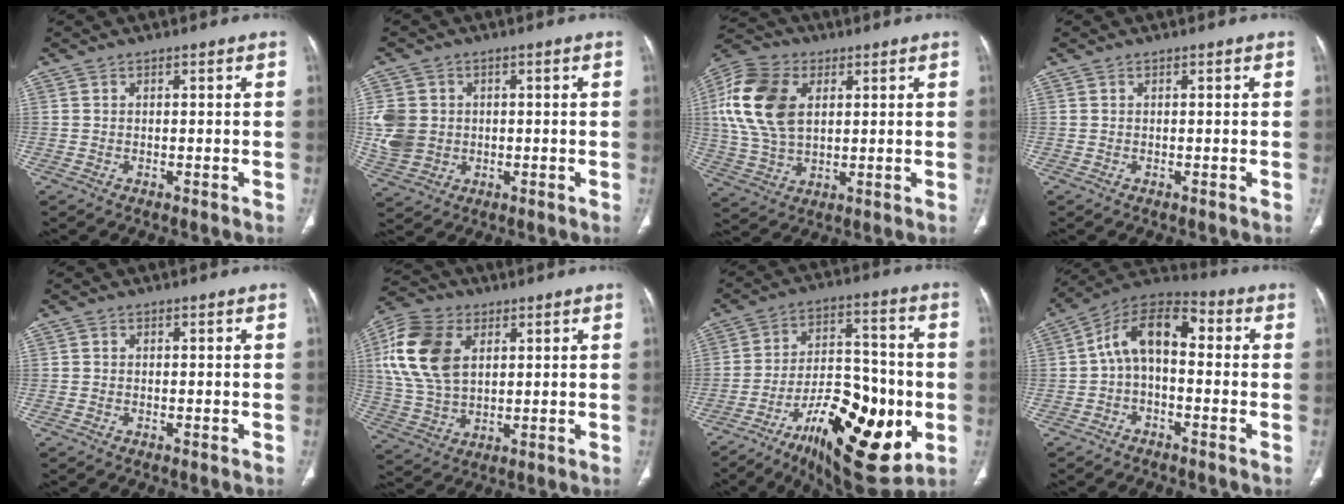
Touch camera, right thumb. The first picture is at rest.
{"total": 9.1, "force": [0.3, 7.9, 4.6], "torque": [-0.094, 0.004, 0.017]}
{"total": 16.4, "force": [4.0, 10.7, 11.8], "torque": [-0.237, 0.002, 0.074]}
{"total": 0.0}
{"total": 0.0}
{"total": 15.8, "force": [4.6, 10.2, 11.1], "torque": [-0.224, -0.002, 0.088]}
{"total": 25.3, "force": [-8.5, 10.9, 21.2], "torque": [-0.304, 0.030, -0.117]}
{"total": 11.1, "force": [0.2, 6.3, 9.2], "torque": [-0.140, 0.045, -0.011]}